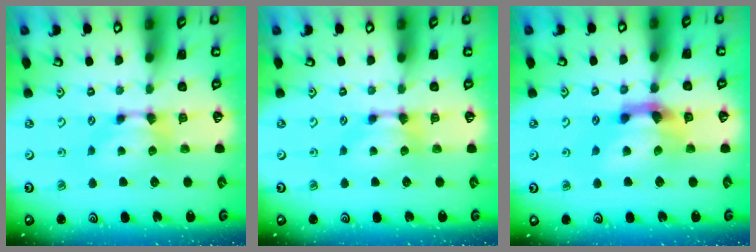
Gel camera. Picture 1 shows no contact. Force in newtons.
{"total": 0.0}
{"total": 4.5, "press": 3.9, "slide": 2.1}